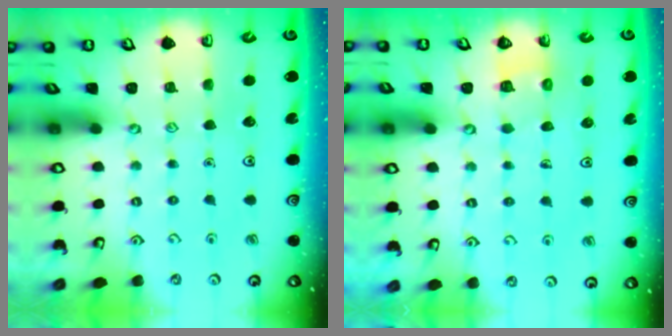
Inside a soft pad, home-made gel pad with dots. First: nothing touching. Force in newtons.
{"total": 3.9, "press": 3.9, "slide": 0.4}